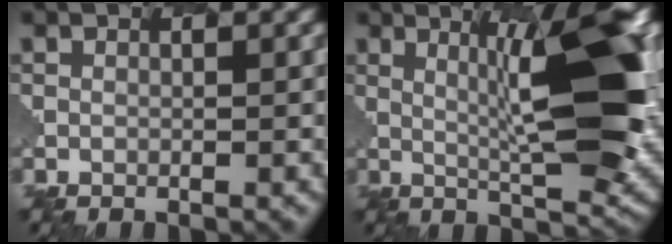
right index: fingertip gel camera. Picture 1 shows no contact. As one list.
[{"total": 6.3, "force": [2.0, 0.2, 6.0], "torque": [-0.113, 0.004, 0.024]}]